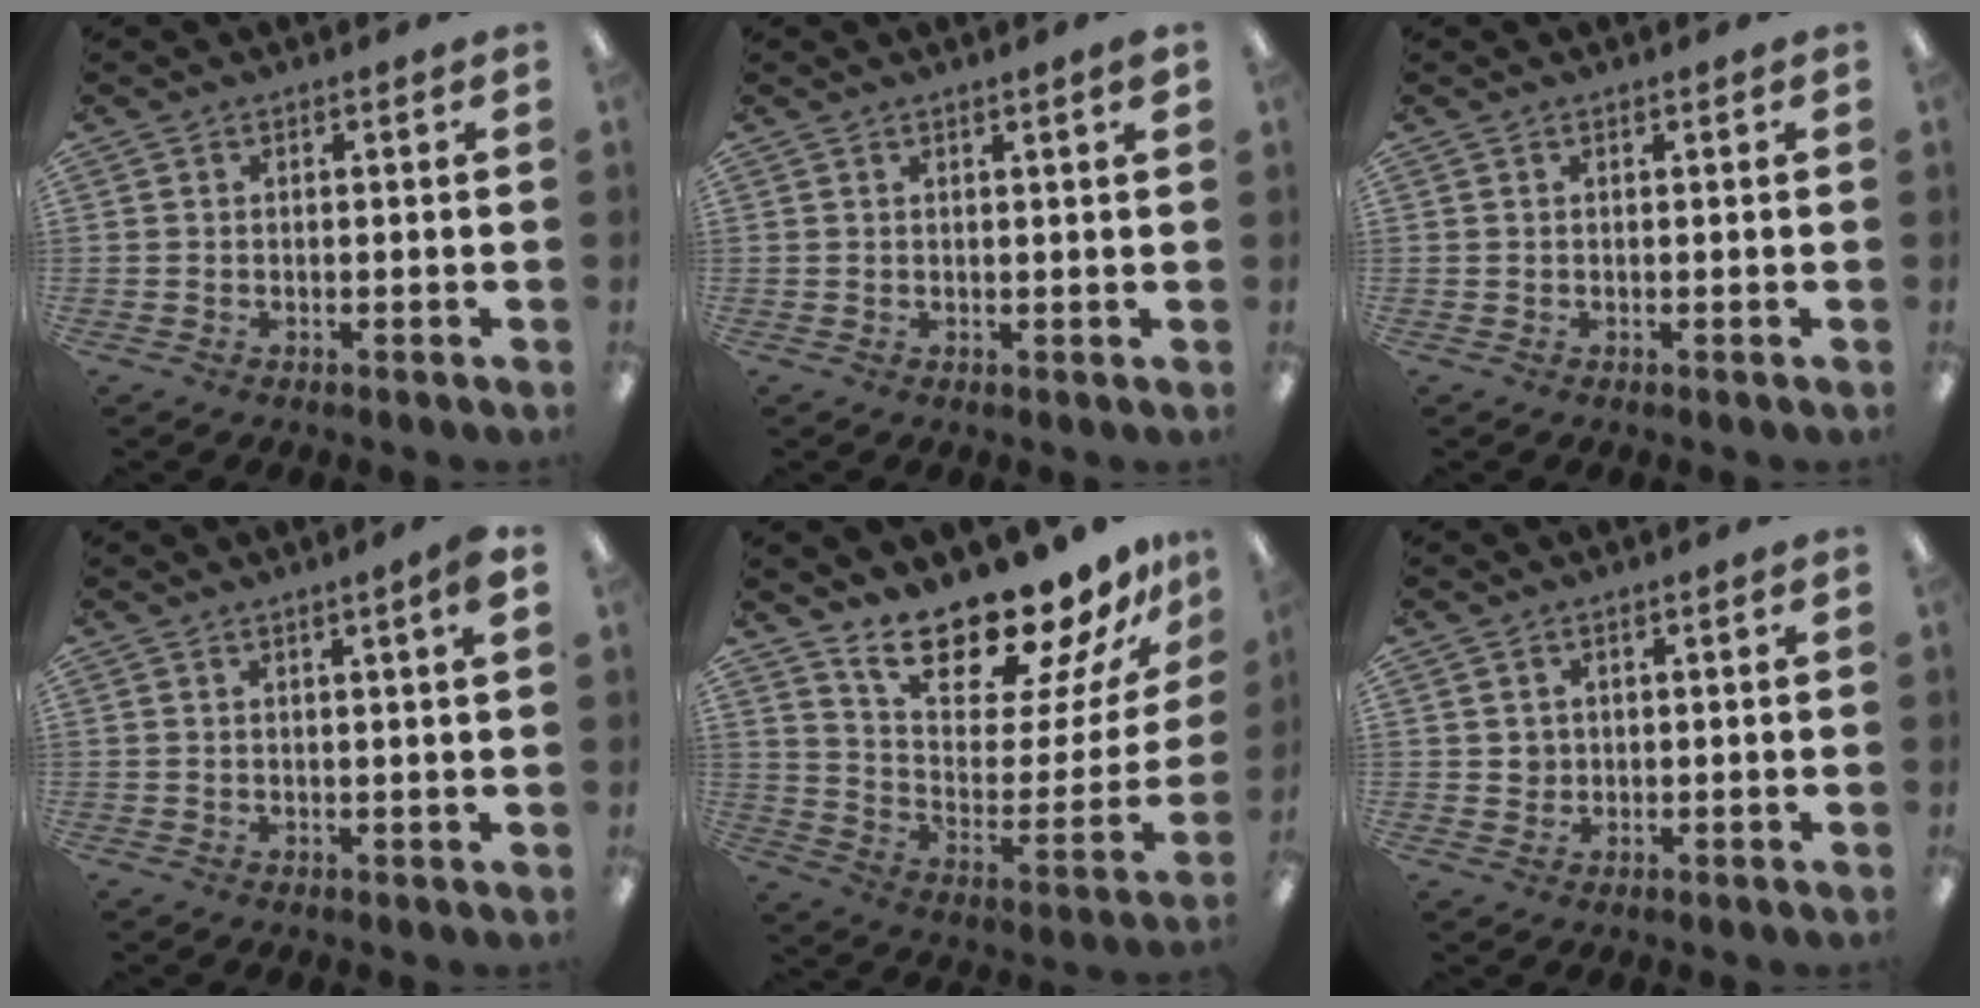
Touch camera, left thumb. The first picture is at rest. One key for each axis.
{"total": 2.0, "fx": 1.3, "fy": 0.0, "fz": 1.5, "tx": -0.022, "ty": -0.003, "tz": 0.021}
{"total": 0.0}
{"total": 3.3, "fx": 1.9, "fy": 0.0, "fz": 2.6, "tx": -0.038, "ty": -0.008, "tz": 0.029}
{"total": 20.6, "fx": 18.0, "fy": 5.3, "fz": 8.5, "tx": -0.137, "ty": -0.144, "tz": 0.308}
{"total": 2.2, "fx": 1.1, "fy": 1.9, "fz": 0.2, "tx": 0.000, "ty": 0.000, "tz": 0.018}